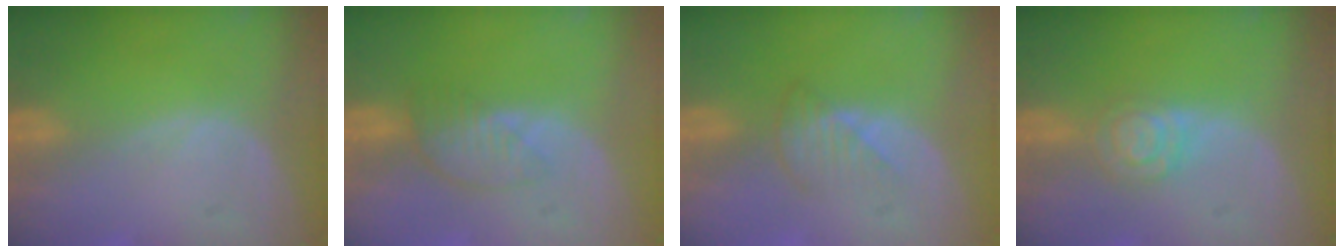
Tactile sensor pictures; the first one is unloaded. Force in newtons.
{"total": 4.0, "press": 3.5, "slide": 1.8}
{"total": 3.0, "press": 2.9, "slide": 0.7}
{"total": 4.9, "press": 4.2, "slide": 2.5}